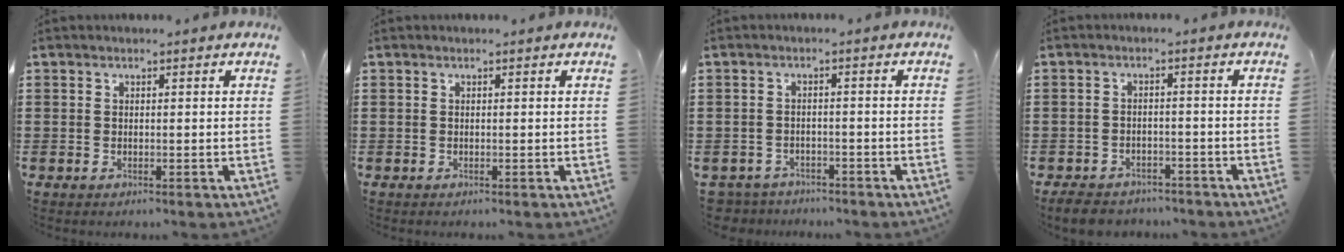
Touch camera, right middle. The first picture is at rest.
{"total": 0.0}
{"total": 2.6, "force": [-2.5, 0.5, -0.3], "torque": [-0.006, -0.001, -0.058]}
{"total": 3.2, "force": [-3.1, 0.8, 0.1], "torque": [-0.008, 0.004, -0.067]}